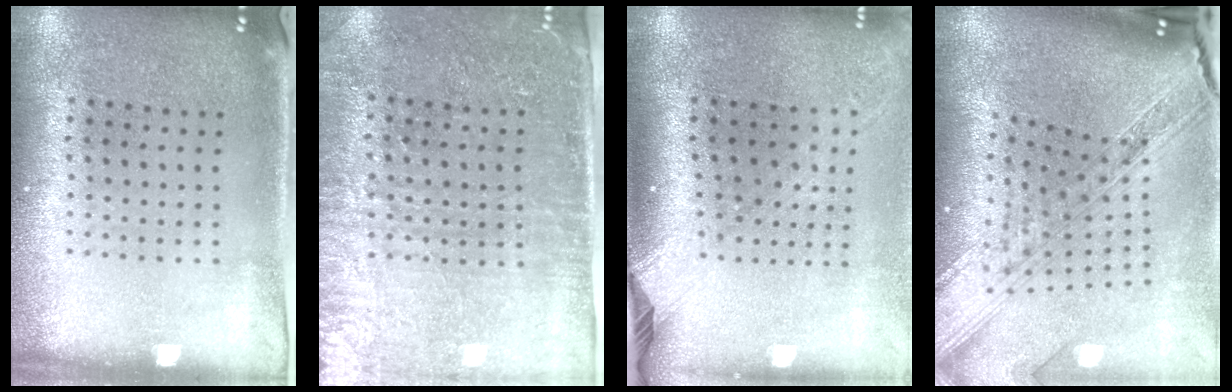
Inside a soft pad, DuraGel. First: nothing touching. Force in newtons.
{"total": 3.4, "press": 3.1, "slide": 1.4}
{"total": 2.3, "press": 1.7, "slide": 1.5}
{"total": 3.9, "press": 2.8, "slide": 2.6}